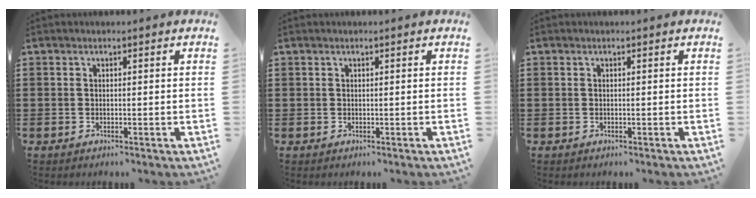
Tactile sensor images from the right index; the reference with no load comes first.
{"total": 0.0}
{"total": 0.0}